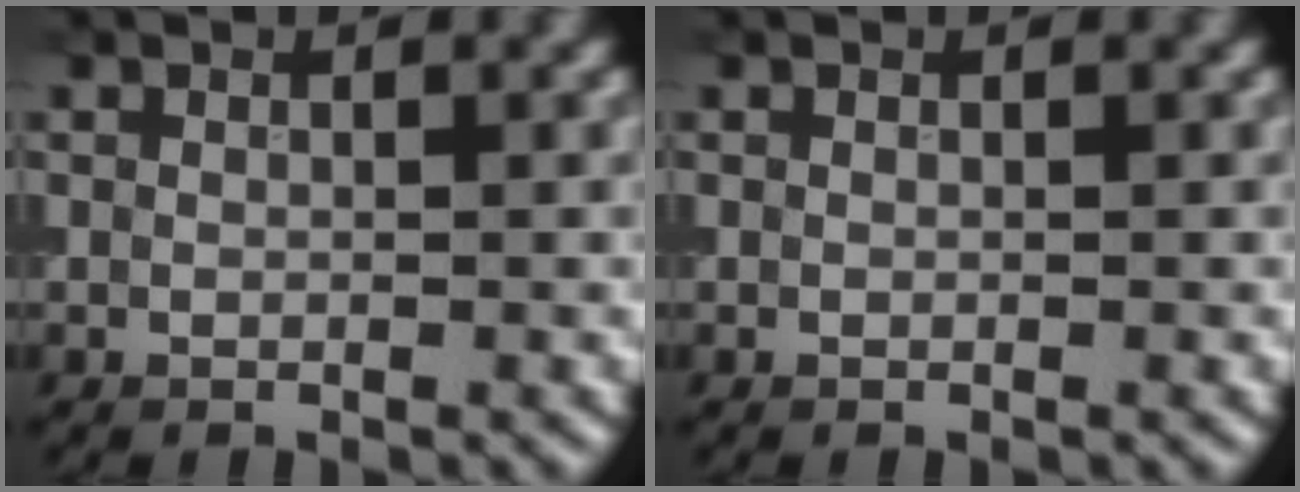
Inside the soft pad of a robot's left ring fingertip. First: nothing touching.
{"total": 0.0}